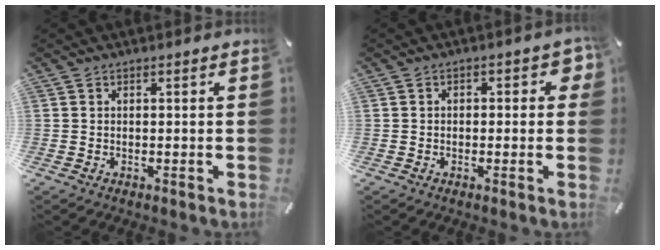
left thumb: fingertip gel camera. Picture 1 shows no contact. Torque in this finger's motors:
{"motor_torque": [0.06, -0.33, 0.08, 0.21, -0.05]}